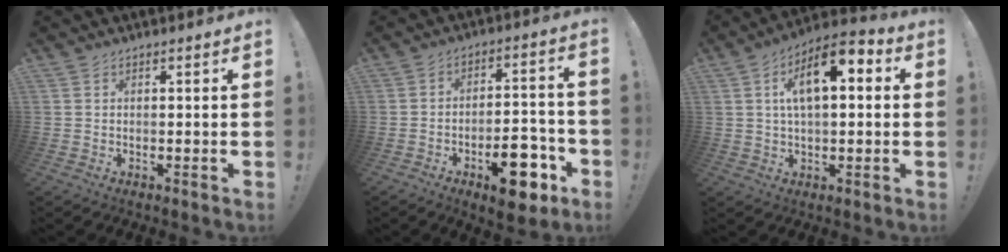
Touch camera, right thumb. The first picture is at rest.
{"total": 14.1, "force": [-7.4, 6.7, 9.9], "torque": [-0.118, 0.063, -0.109]}
{"total": 13.0, "force": [3.6, 5.8, 11.1], "torque": [-0.172, -0.002, 0.060]}